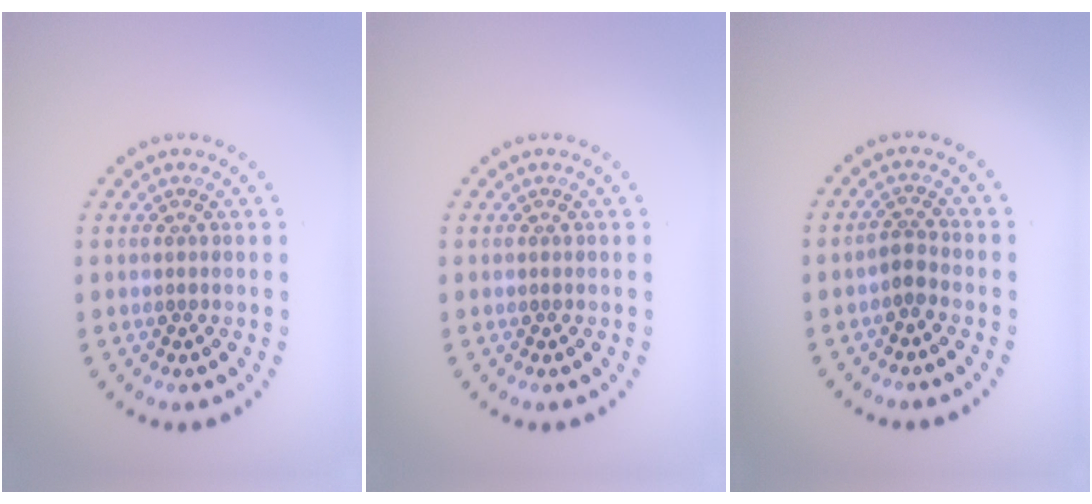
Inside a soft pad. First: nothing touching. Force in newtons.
{"total": 0.0}
{"total": 1.4, "press": 1.1, "slide": 0.8}